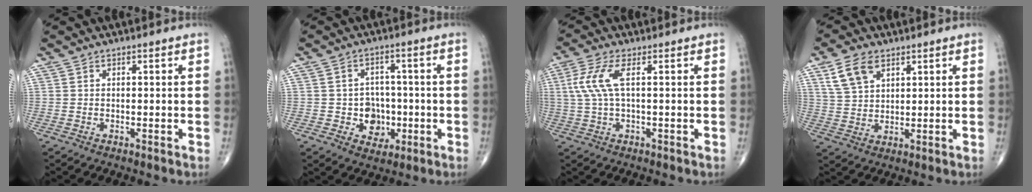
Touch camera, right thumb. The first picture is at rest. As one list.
[{"total": 6.4, "force": [-1.4, 5.5, 3.0], "torque": [-0.003, 0.015, -0.018]}, {"total": 6.9, "force": [1.3, 2.0, 6.5], "torque": [-0.184, 0.013, 0.027]}, {"total": 7.3, "force": [3.9, 4.4, 4.4], "torque": [-0.076, -0.010, 0.080]}]